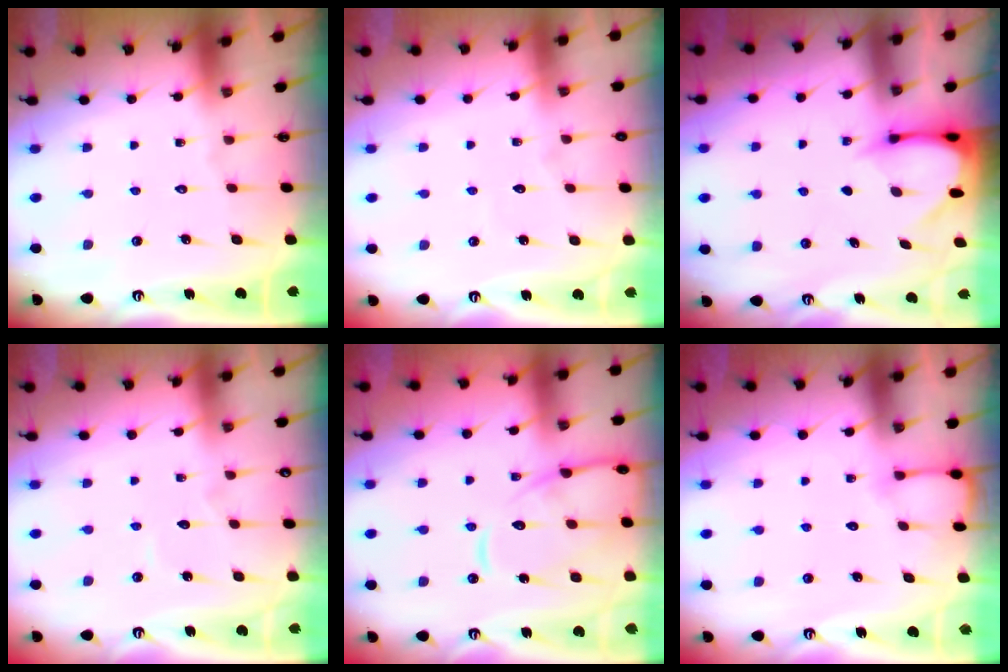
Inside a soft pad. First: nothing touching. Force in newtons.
{"total": 3.3, "press": 3.3, "slide": 0.4}
{"total": 3.4, "press": 3.3, "slide": 0.3}
{"total": 3.9, "press": 3.9, "slide": 0.4}
{"total": 12.2, "press": 12.2, "slide": 0.8}
{"total": 5.1, "press": 5.1, "slide": 0.3}